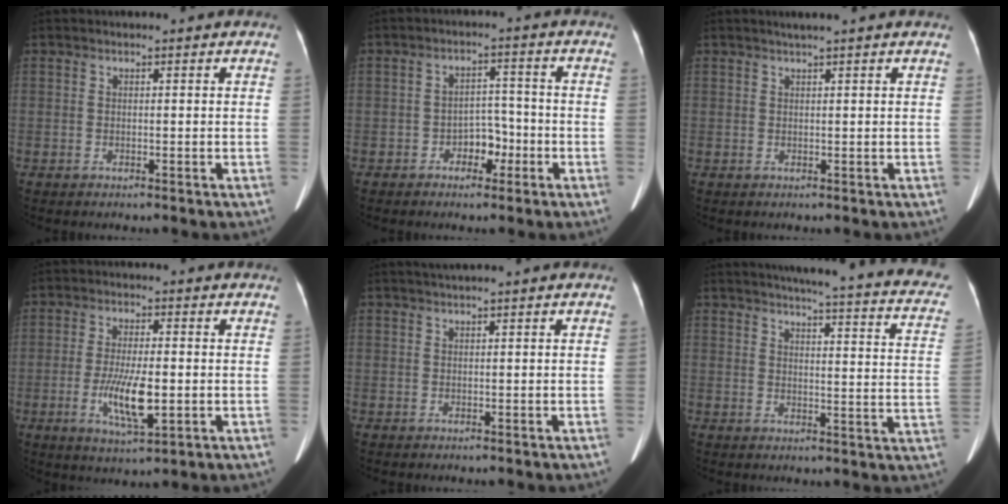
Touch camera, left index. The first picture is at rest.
{"total": 4.2, "force": [-2.2, 2.5, 2.5], "torque": [-0.036, 0.014, -0.034]}
{"total": 1.7, "force": [1.3, -0.4, 1.0], "torque": [-0.016, 0.009, 0.028]}
{"total": 7.9, "force": [-1.8, 1.8, 7.5], "torque": [-0.145, -0.013, -0.027]}
{"total": 1.2, "force": [0.8, -0.3, 0.8], "torque": [-0.021, 0.011, 0.021]}
{"total": 21.7, "force": [18.2, 2.3, 11.5], "torque": [-0.142, -0.037, 0.192]}